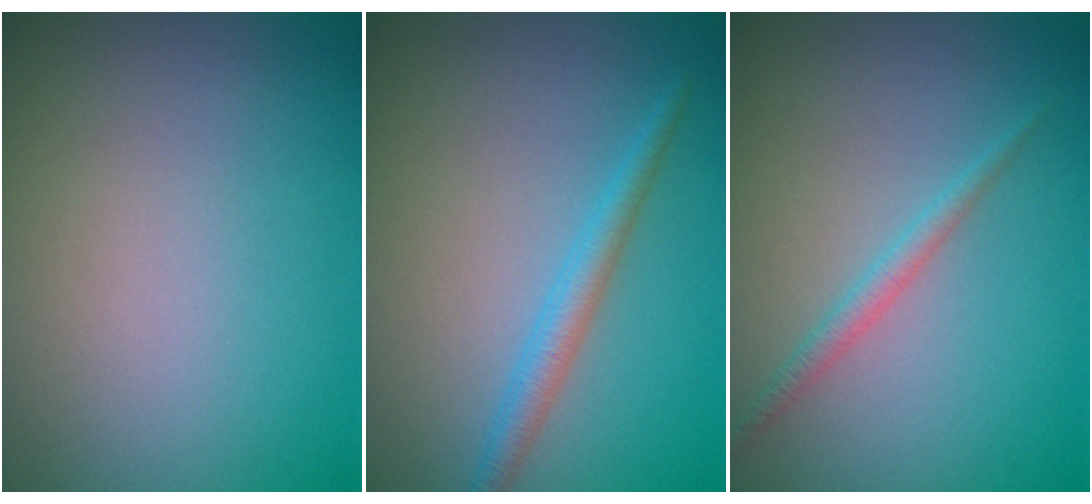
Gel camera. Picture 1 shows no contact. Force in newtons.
{"total": 2.0, "press": 2.0, "slide": 0.1}
{"total": 1.4, "press": 1.4, "slide": 0.1}